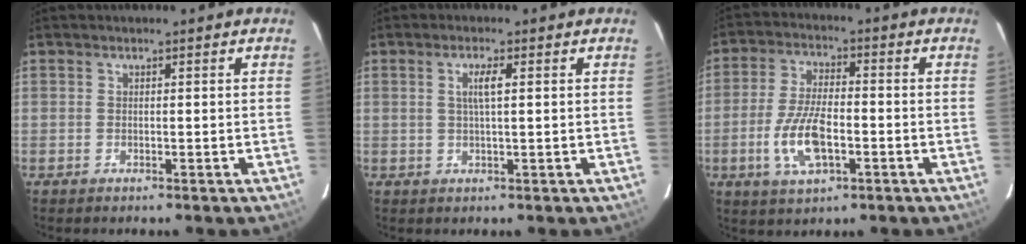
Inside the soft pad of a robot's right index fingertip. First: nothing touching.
{"total": 2.9, "force": [0.7, 0.3, 2.8], "torque": [-0.053, 0.002, 0.013]}
{"total": 10.5, "force": [-3.2, 4.5, 8.9], "torque": [-0.186, -0.003, -0.057]}